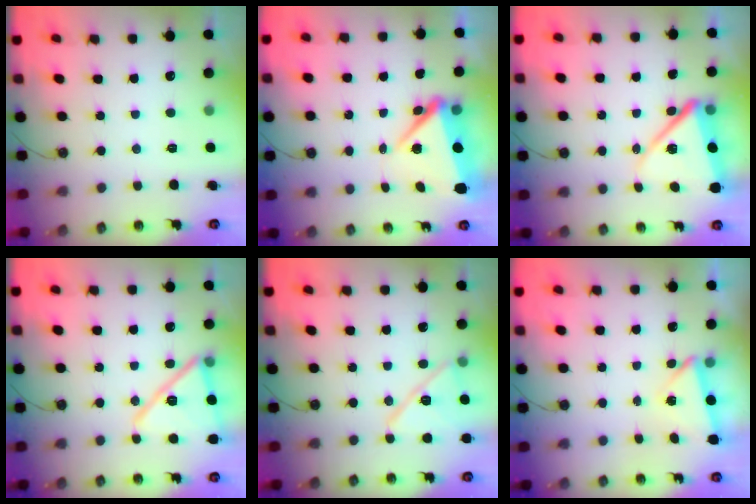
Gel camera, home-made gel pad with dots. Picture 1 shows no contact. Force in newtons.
{"total": 7.1, "press": 7.0, "slide": 0.8}
{"total": 12.8, "press": 12.8, "slide": 1.0}
{"total": 16.1, "press": 14.2, "slide": 7.6}
{"total": 13.9, "press": 13.8, "slide": 1.4}
{"total": 2.7, "press": 0.8, "slide": 2.6}